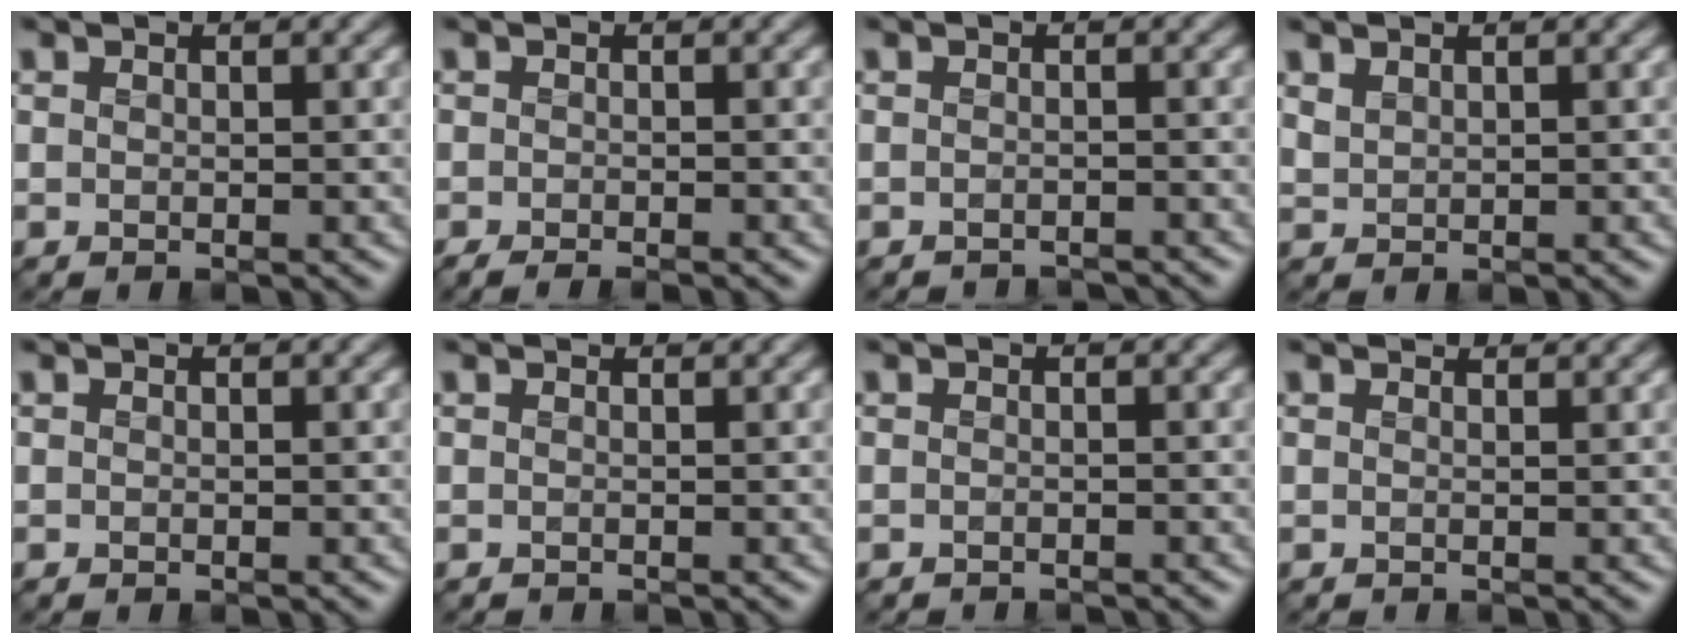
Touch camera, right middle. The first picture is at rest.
{"total": 1.5, "force": [-1.4, -0.1, 0.4], "torque": [-0.004, -0.008, -0.024]}
{"total": 2.5, "force": [-2.5, 0.0, -0.3], "torque": [0.010, -0.010, -0.038]}
{"total": 1.0, "force": [0.8, 0.4, 0.4], "torque": [-0.014, 0.000, 0.021]}
{"total": 0.0}
{"total": 0.8, "force": [0.8, 0.1, 0.0], "torque": [-0.009, -0.004, 0.005]}
{"total": 1.2, "force": [-1.2, -0.1, -0.3], "torque": [0.009, -0.011, -0.024]}
{"total": 1.9, "force": [1.9, 0.2, 0.3], "torque": [-0.016, 0.001, 0.017]}